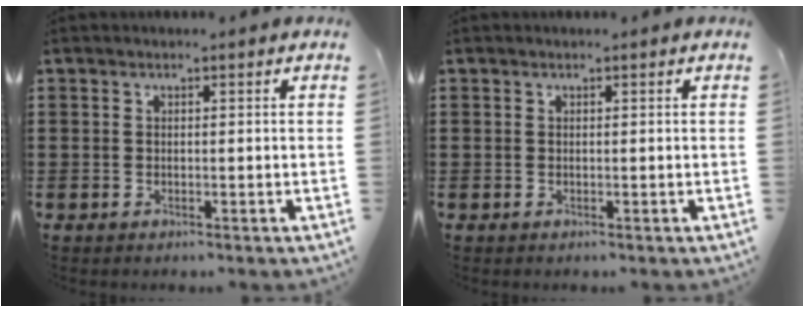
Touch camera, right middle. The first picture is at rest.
{"total": 0.0}